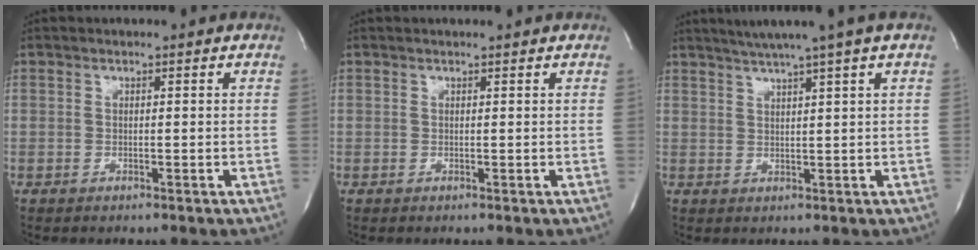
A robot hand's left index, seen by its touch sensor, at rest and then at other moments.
{"total": 1.6, "force": [1.5, 0.0, 0.3], "torque": [-0.010, 0.008, 0.018]}
{"total": 7.4, "force": [5.4, -1.7, 4.7], "torque": [-0.071, 0.014, 0.077]}